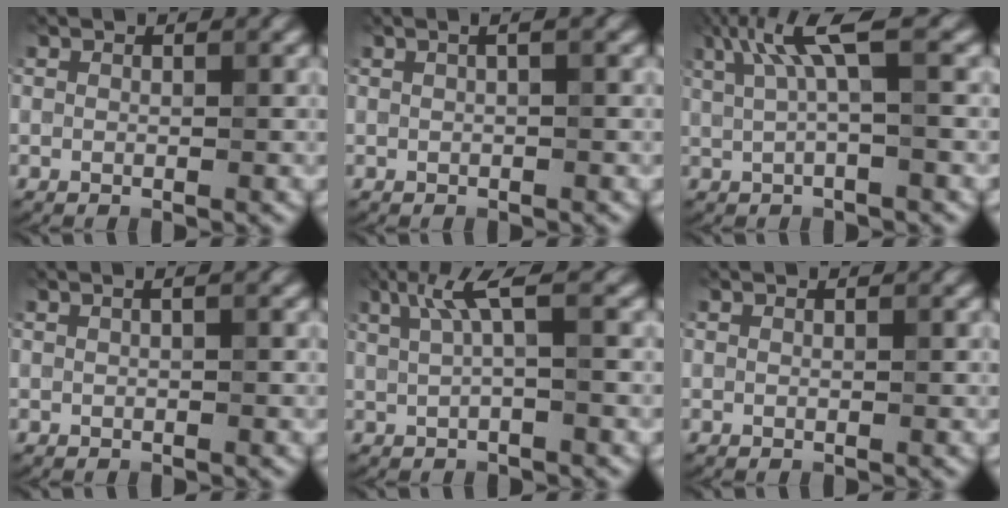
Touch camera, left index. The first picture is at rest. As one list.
[{"total": 2.7, "force": [1.1, 1.3, 2.2], "torque": [-0.017, 0.023, -0.005]}, {"total": 5.1, "force": [1.6, 1.0, 4.8], "torque": [-0.087, 0.014, 0.030]}, {"total": 1.4, "force": [0.6, 0.5, 1.2], "torque": [-0.008, 0.007, -0.007]}, {"total": 3.3, "force": [1.0, 0.5, 3.2], "torque": [-0.061, 0.007, 0.018]}, {"total": 0.0}]